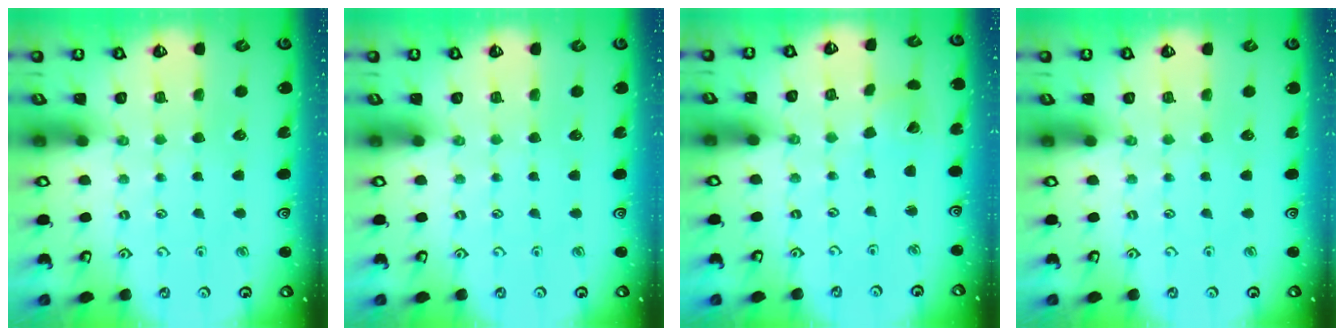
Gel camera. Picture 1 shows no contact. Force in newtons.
{"total": 0.0}
{"total": 2.3, "press": 2.3, "slide": 0.3}
{"total": 0.0}